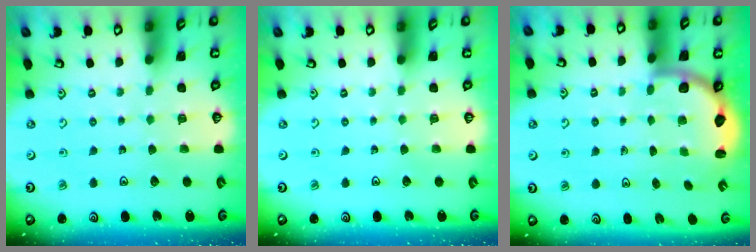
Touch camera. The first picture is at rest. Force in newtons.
{"total": 0.0}
{"total": 3.5, "press": 2.8, "slide": 2.0}